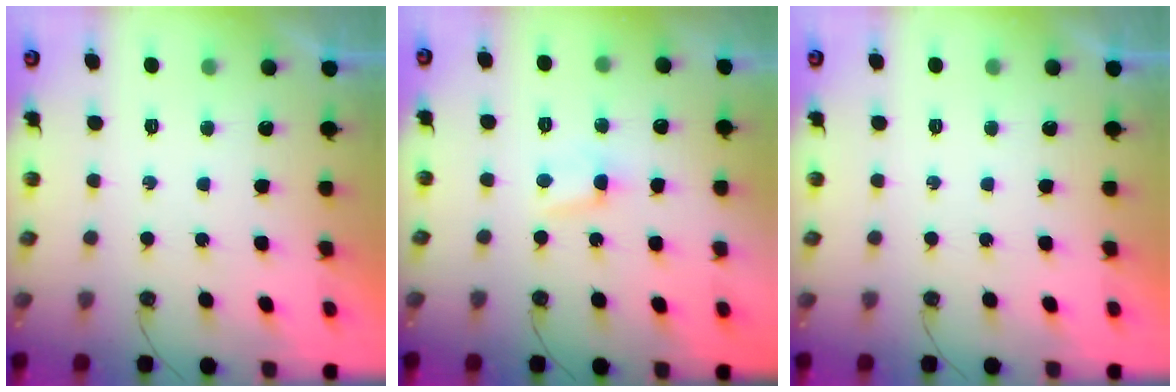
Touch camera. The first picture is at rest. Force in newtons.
{"total": 3.0, "press": 3.0, "slide": 0.3}
{"total": 0.0}